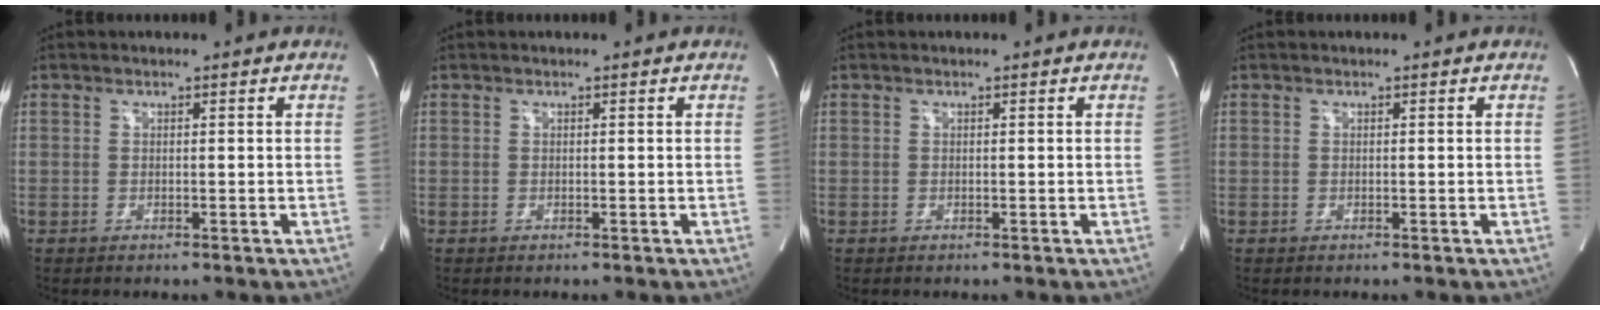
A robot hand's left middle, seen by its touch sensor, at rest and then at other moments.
{"total": 0.0}
{"total": 0.0}
{"total": 0.0}